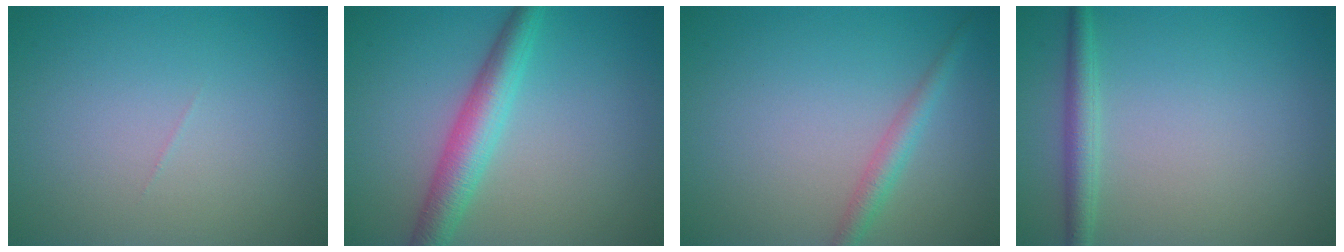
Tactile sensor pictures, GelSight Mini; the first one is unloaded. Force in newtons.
{"total": 4.3, "press": 4.3, "slide": 0.2}
{"total": 1.9, "press": 1.9, "slide": 0.0}
{"total": 2.2, "press": 2.2, "slide": 0.1}